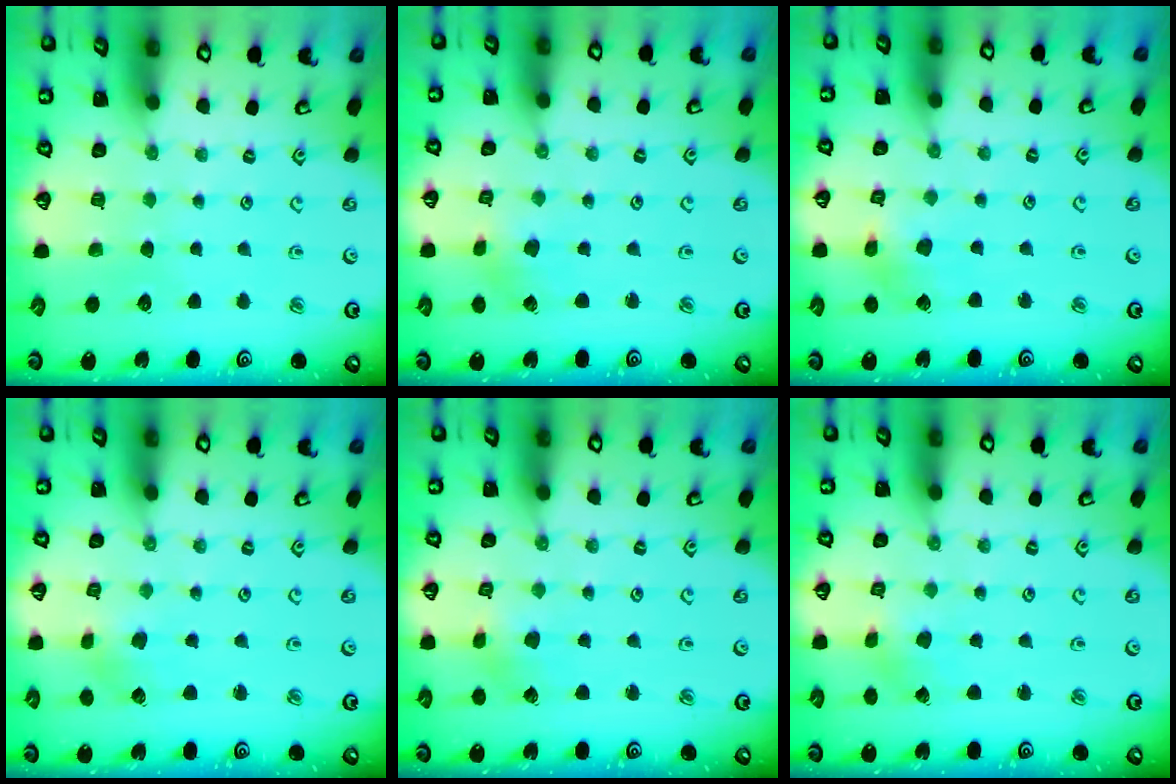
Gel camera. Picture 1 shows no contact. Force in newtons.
{"total": 2.2, "press": 2.2, "slide": 0.4}
{"total": 4.8, "press": 4.7, "slide": 0.6}
{"total": 2.0, "press": 2.0, "slide": 0.4}
{"total": 2.5, "press": 2.4, "slide": 0.3}
{"total": 1.1, "press": 1.0, "slide": 0.1}